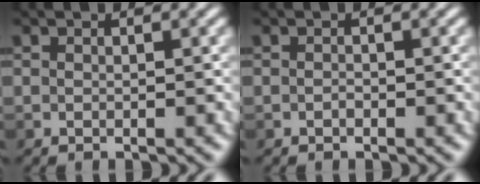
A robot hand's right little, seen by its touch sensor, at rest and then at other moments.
{"total": 0.6, "force": [-0.6, 0.1, 0.0], "torque": [0.002, 0.000, -0.011]}